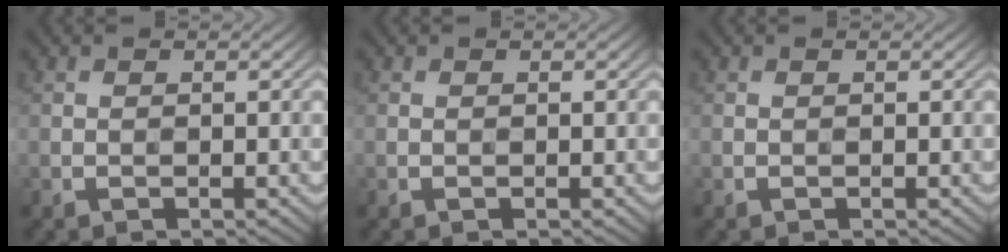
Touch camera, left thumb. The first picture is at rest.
{"total": 0.0}
{"total": 0.0}